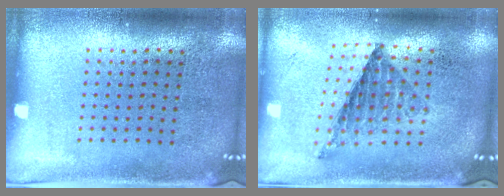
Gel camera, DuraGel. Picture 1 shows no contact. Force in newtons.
{"total": 0.8, "press": 0.8, "slide": 0.1}